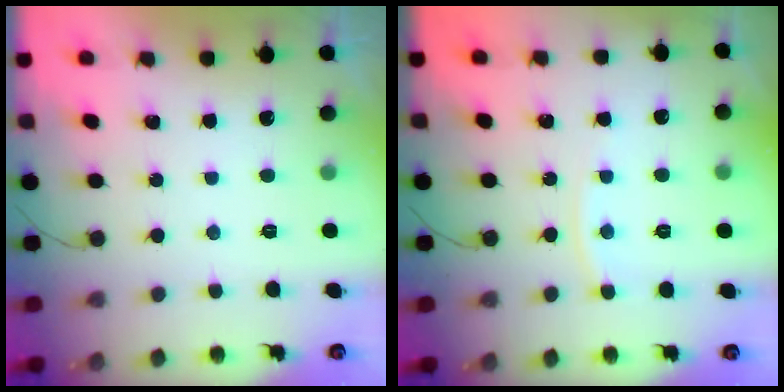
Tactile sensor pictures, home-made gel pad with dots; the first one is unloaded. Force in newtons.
{"total": 4.8, "press": 4.8, "slide": 0.5}